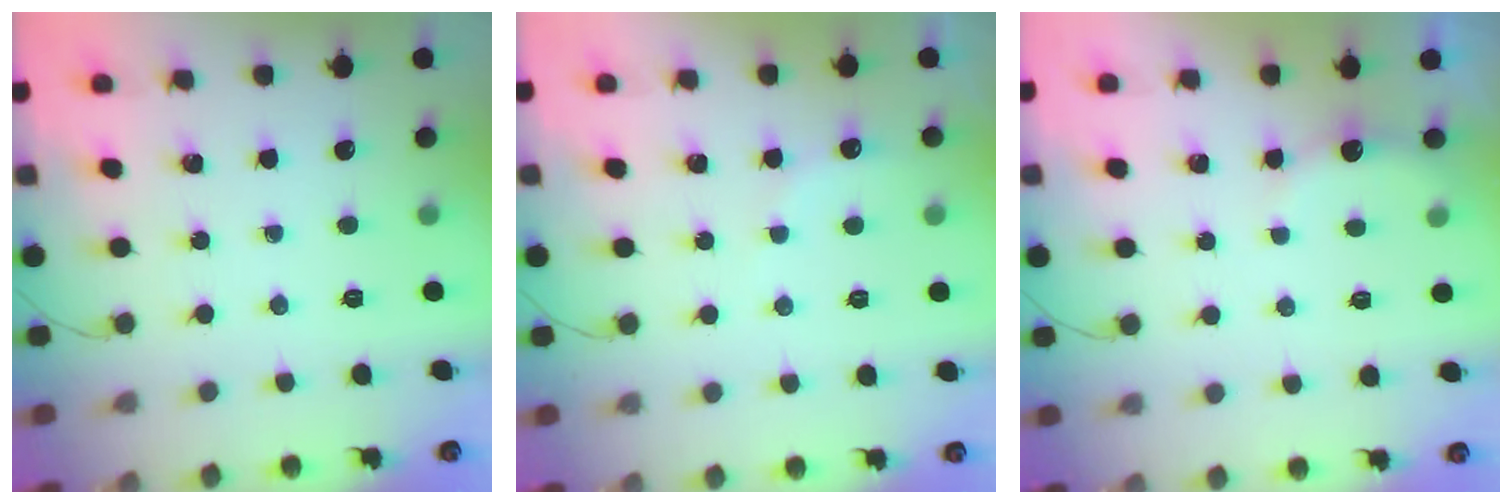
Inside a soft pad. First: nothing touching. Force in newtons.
{"total": 3.9, "press": 3.8, "slide": 0.8}
{"total": 2.8, "press": 2.6, "slide": 0.8}